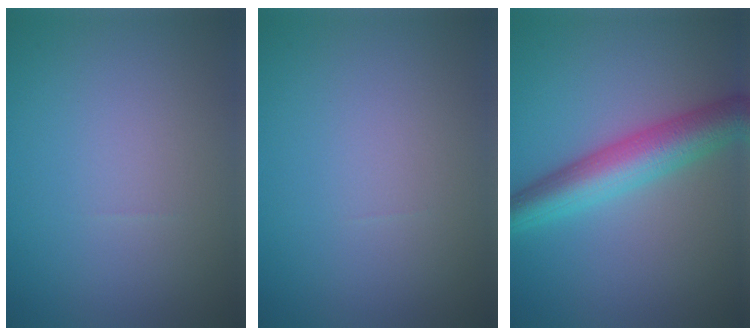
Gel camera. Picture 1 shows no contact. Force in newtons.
{"total": 0.0}
{"total": 6.2, "press": 6.2, "slide": 0.3}